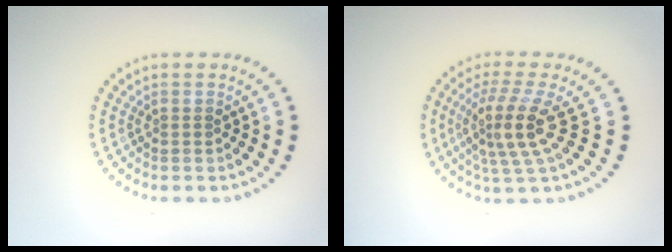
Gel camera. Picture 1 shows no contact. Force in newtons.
{"total": 4.1, "press": 3.1, "slide": 2.7}